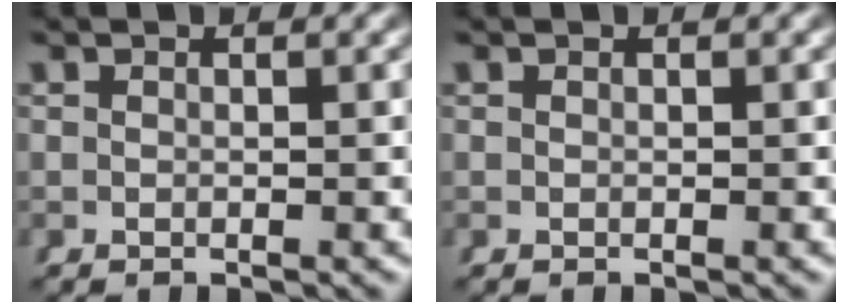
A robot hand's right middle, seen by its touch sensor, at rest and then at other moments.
{"total": 0.0}